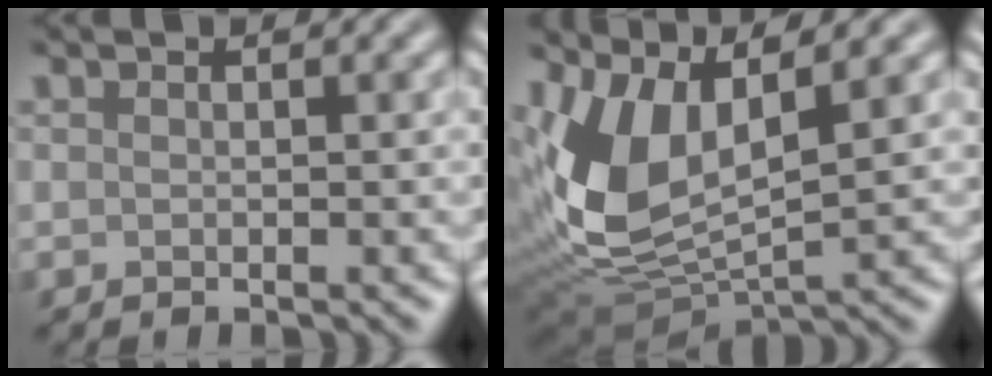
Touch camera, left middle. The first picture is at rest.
{"total": 8.7, "force": [2.2, 4.5, 7.2], "torque": [-0.166, -0.006, 0.043]}